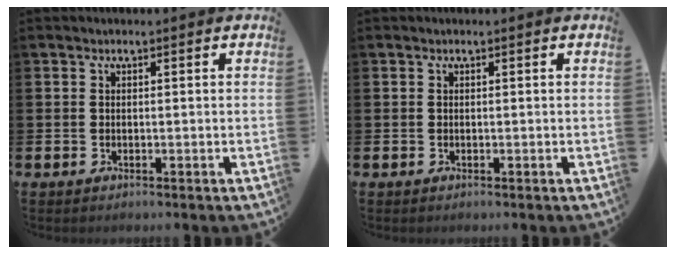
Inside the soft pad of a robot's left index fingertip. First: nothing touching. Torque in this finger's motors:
{"motor_torque": [0.03, 0.00, 0.01, -0.01]}